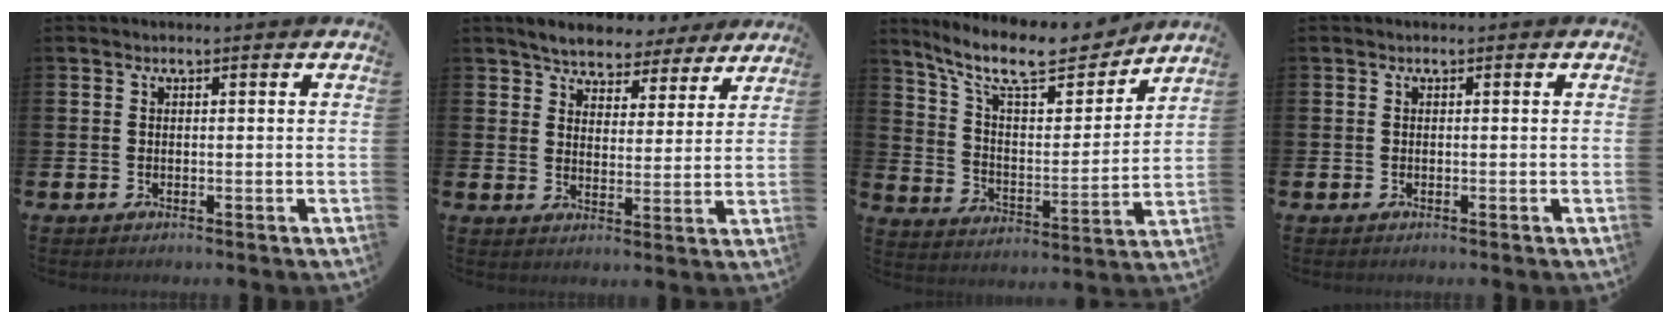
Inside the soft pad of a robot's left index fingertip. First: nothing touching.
{"total": 5.6, "force": [5.3, 1.7, 0.6], "torque": [-0.029, -0.029, 0.093]}
{"total": 12.2, "force": [10.5, 3.1, 5.2], "torque": [-0.133, -0.064, 0.184]}
{"total": 0.0}